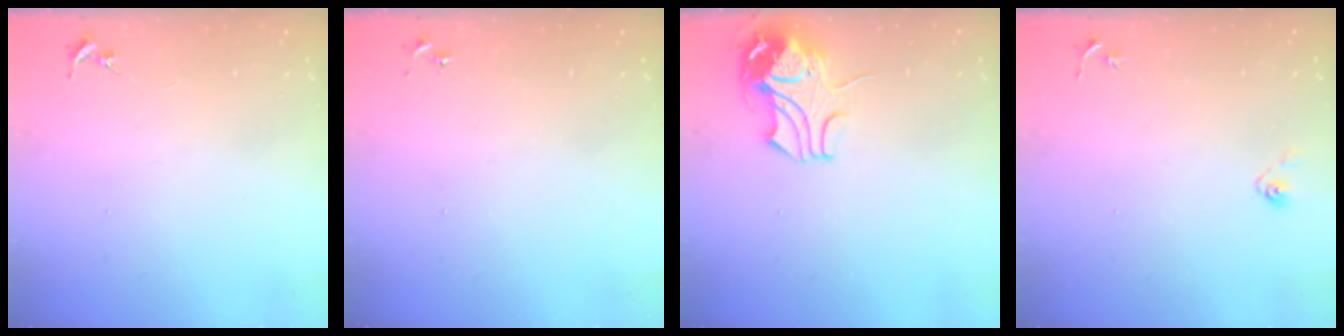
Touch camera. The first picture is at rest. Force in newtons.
{"total": 0.0}
{"total": 10.0, "press": 9.9, "slide": 1.5}
{"total": 3.5, "press": 3.2, "slide": 1.5}